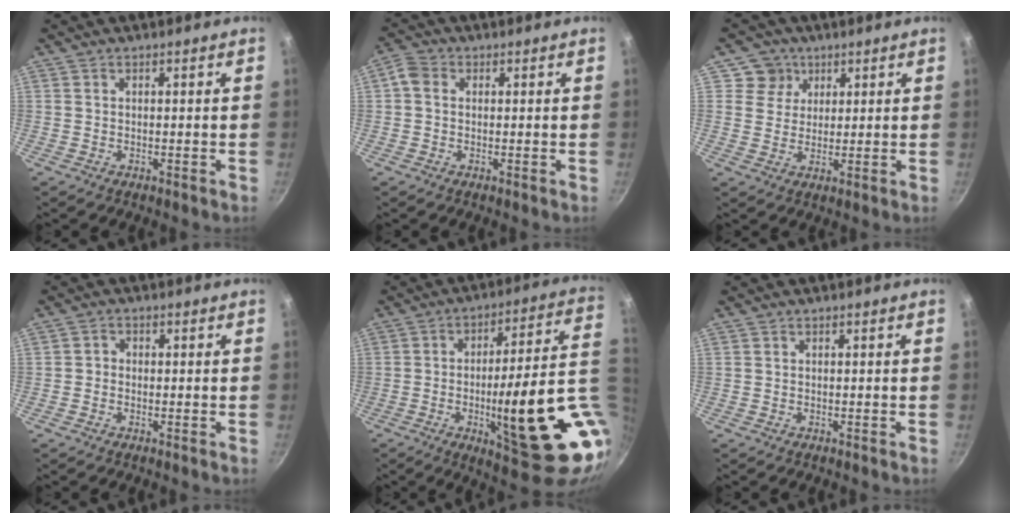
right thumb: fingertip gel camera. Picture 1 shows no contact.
{"total": 3.1, "force": [0.2, 2.6, 1.8], "torque": [-0.037, 0.011, -0.006]}
{"total": 5.4, "force": [2.5, 4.8, 0.4], "torque": [0.037, -0.004, 0.035]}
{"total": 1.5, "force": [-0.5, 1.3, 0.6], "torque": [-0.007, 0.007, -0.013]}
{"total": 25.3, "force": [-3.2, 6.7, 24.1], "torque": [-0.317, -0.004, -0.030]}
{"total": 0.0}